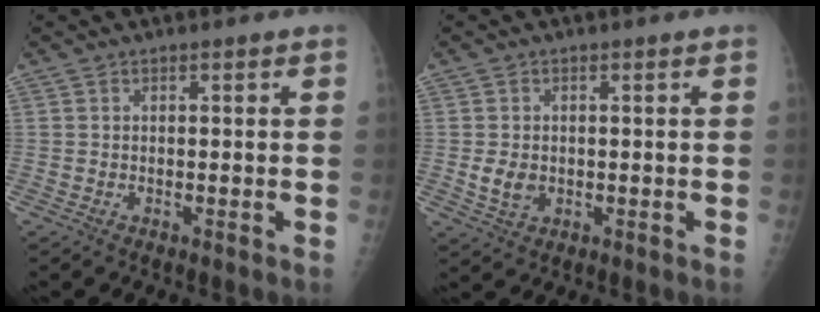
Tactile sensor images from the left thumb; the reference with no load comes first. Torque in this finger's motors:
{"motor_torque": [-0.29, 0.39, 0.28, 0.01, 0.05]}